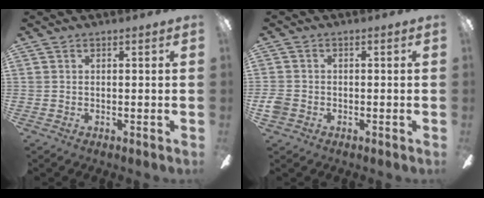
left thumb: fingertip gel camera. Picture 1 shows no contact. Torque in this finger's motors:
{"motor_torque": [0.04, 0.02, 0.07, -0.12, 0.00]}